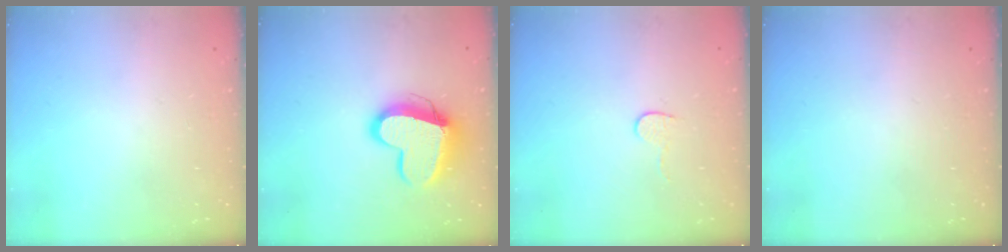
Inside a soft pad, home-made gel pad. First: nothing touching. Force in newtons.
{"total": 14.7, "press": 14.6, "slide": 1.3}
{"total": 4.0, "press": 4.0, "slide": 0.3}
{"total": 0.0}